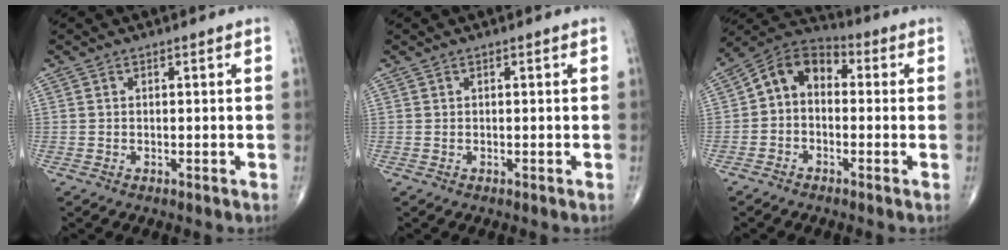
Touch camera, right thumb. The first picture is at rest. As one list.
[{"total": 0.0}, {"total": 8.8, "force": [0.1, 6.3, 6.2], "torque": [-0.081, 0.033, -0.021]}]